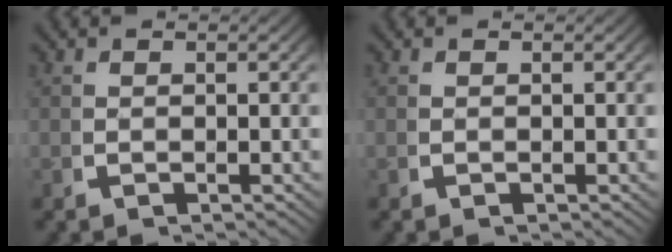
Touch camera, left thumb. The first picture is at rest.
{"total": 0.0}